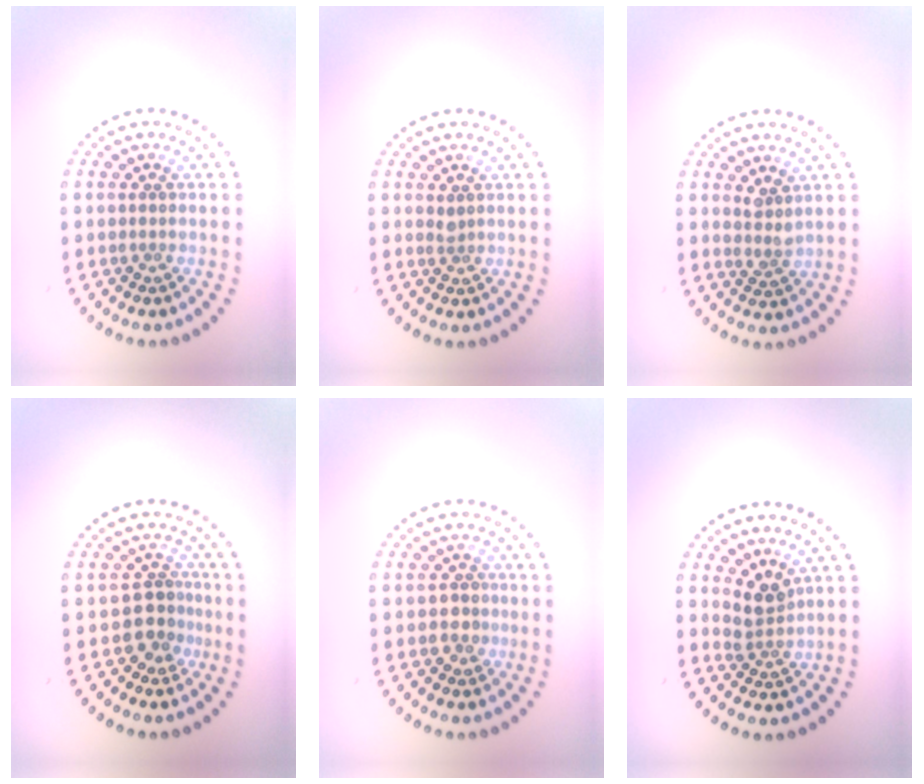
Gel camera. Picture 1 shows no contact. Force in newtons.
{"total": 0.6, "press": 0.5, "slide": 0.3}
{"total": 1.8, "press": 1.4, "slide": 1.2}
{"total": 2.6, "press": 2.1, "slide": 1.5}
{"total": 1.7, "press": 1.5, "slide": 0.8}
{"total": 2.4, "press": 1.8, "slide": 1.6}